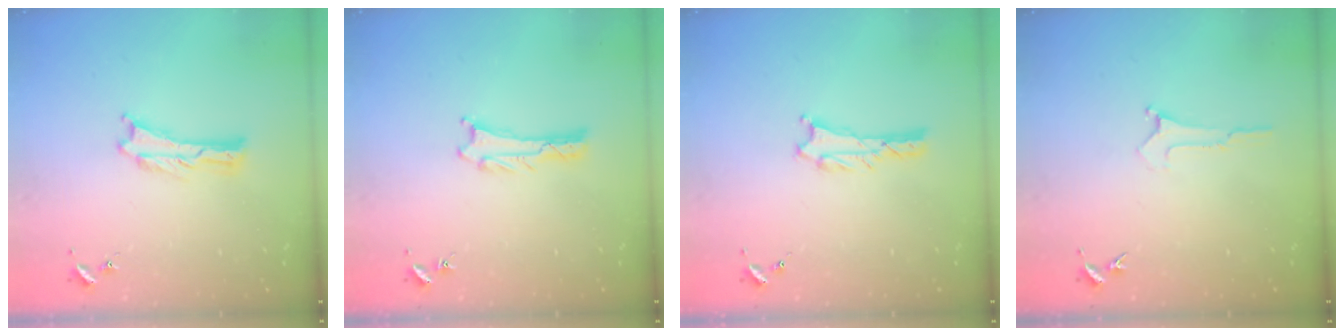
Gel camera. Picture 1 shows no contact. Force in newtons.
{"total": 0.8, "press": 0.7, "slide": 0.1}
{"total": 1.0, "press": 1.0, "slide": 0.1}
{"total": 0.0}